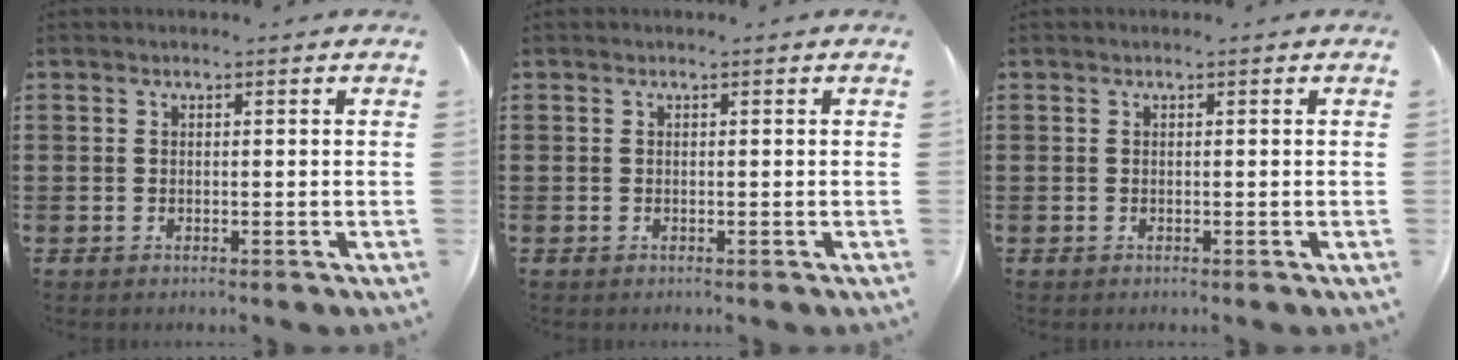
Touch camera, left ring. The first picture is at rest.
{"total": 0.0}
{"total": 0.0}